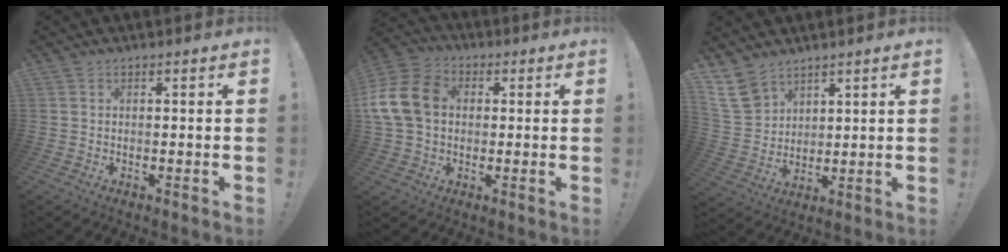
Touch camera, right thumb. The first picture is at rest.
{"total": 16.0, "force": [1.8, 12.4, 9.9], "torque": [-0.183, 0.011, 0.038]}
{"total": 10.5, "force": [7.5, 6.7, 3.2], "torque": [-0.062, -0.046, 0.153]}